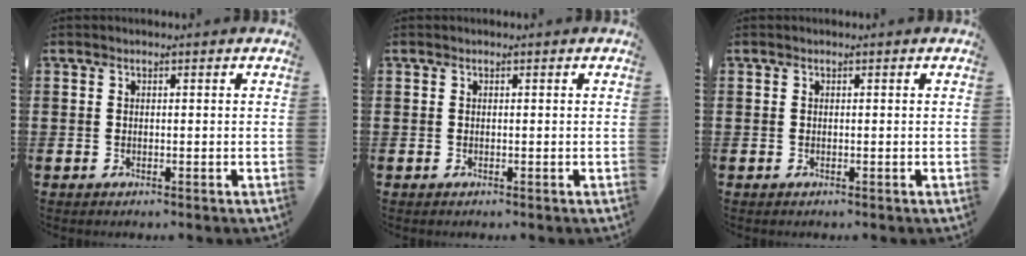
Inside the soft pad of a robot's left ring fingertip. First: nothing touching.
{"total": 0.0}
{"total": 0.0}